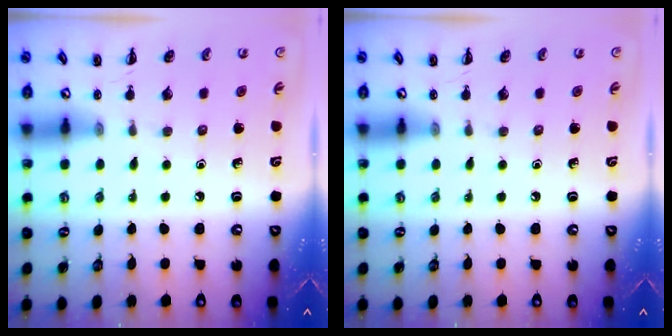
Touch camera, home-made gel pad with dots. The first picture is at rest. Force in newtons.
{"total": 0.0}